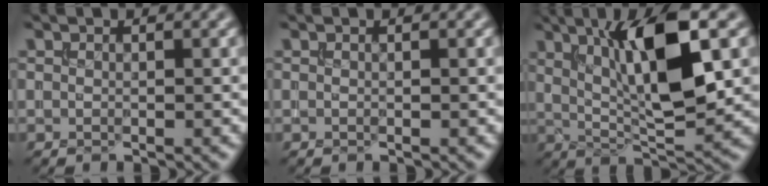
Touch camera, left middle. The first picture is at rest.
{"total": 0.0}
{"total": 9.5, "force": [3.0, 2.5, 8.7], "torque": [-0.141, -0.003, 0.052]}